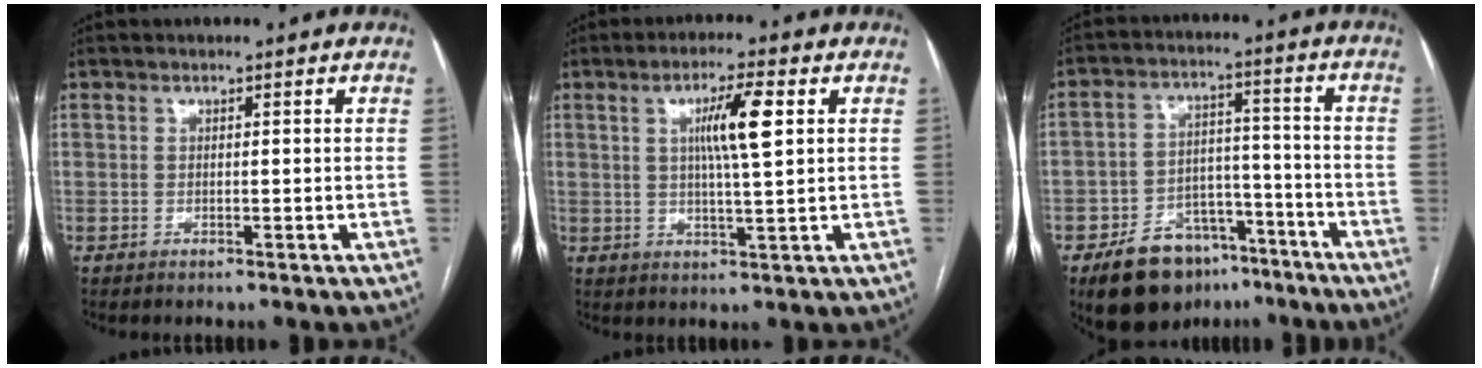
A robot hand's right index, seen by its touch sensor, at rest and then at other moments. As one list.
[{"total": 7.0, "force": [1.8, 0.1, 6.8], "torque": [-0.120, 0.003, 0.032]}, {"total": 12.5, "force": [-8.4, 7.3, 5.7], "torque": [-0.084, 0.027, -0.128]}]